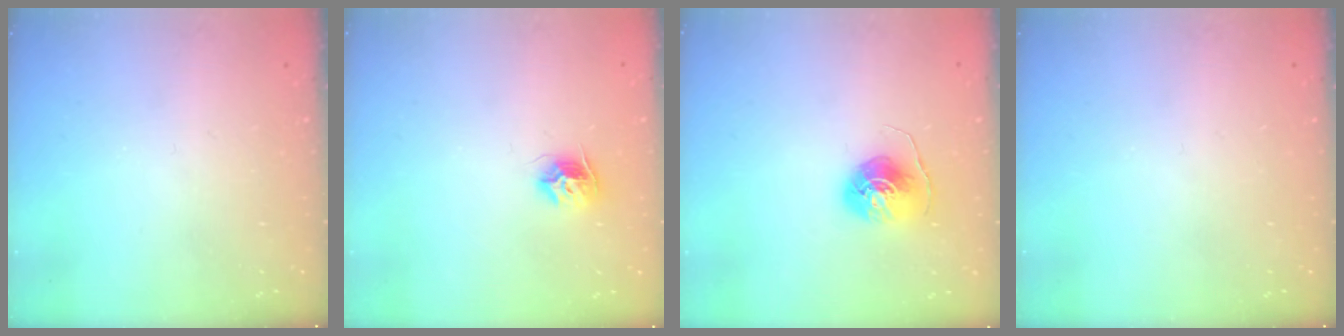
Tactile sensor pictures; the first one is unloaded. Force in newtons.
{"total": 8.6, "press": 8.6, "slide": 0.3}
{"total": 7.3, "press": 7.3, "slide": 0.1}
{"total": 0.0}